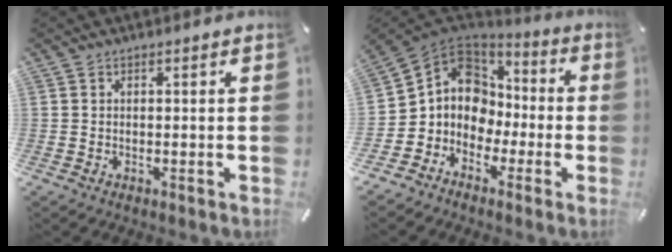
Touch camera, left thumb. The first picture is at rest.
{"total": 10.2, "force": [-1.0, 9.8, 2.5], "torque": [-0.062, -0.002, -0.014]}